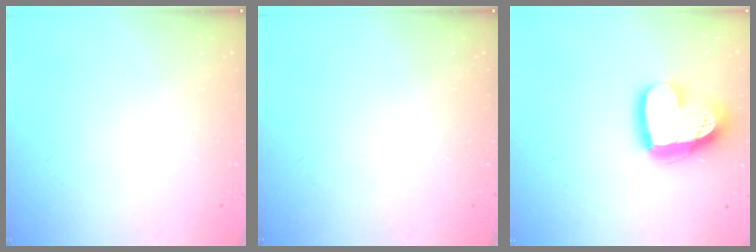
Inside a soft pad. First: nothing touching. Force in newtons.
{"total": 0.0}
{"total": 17.4, "press": 17.3, "slide": 1.5}